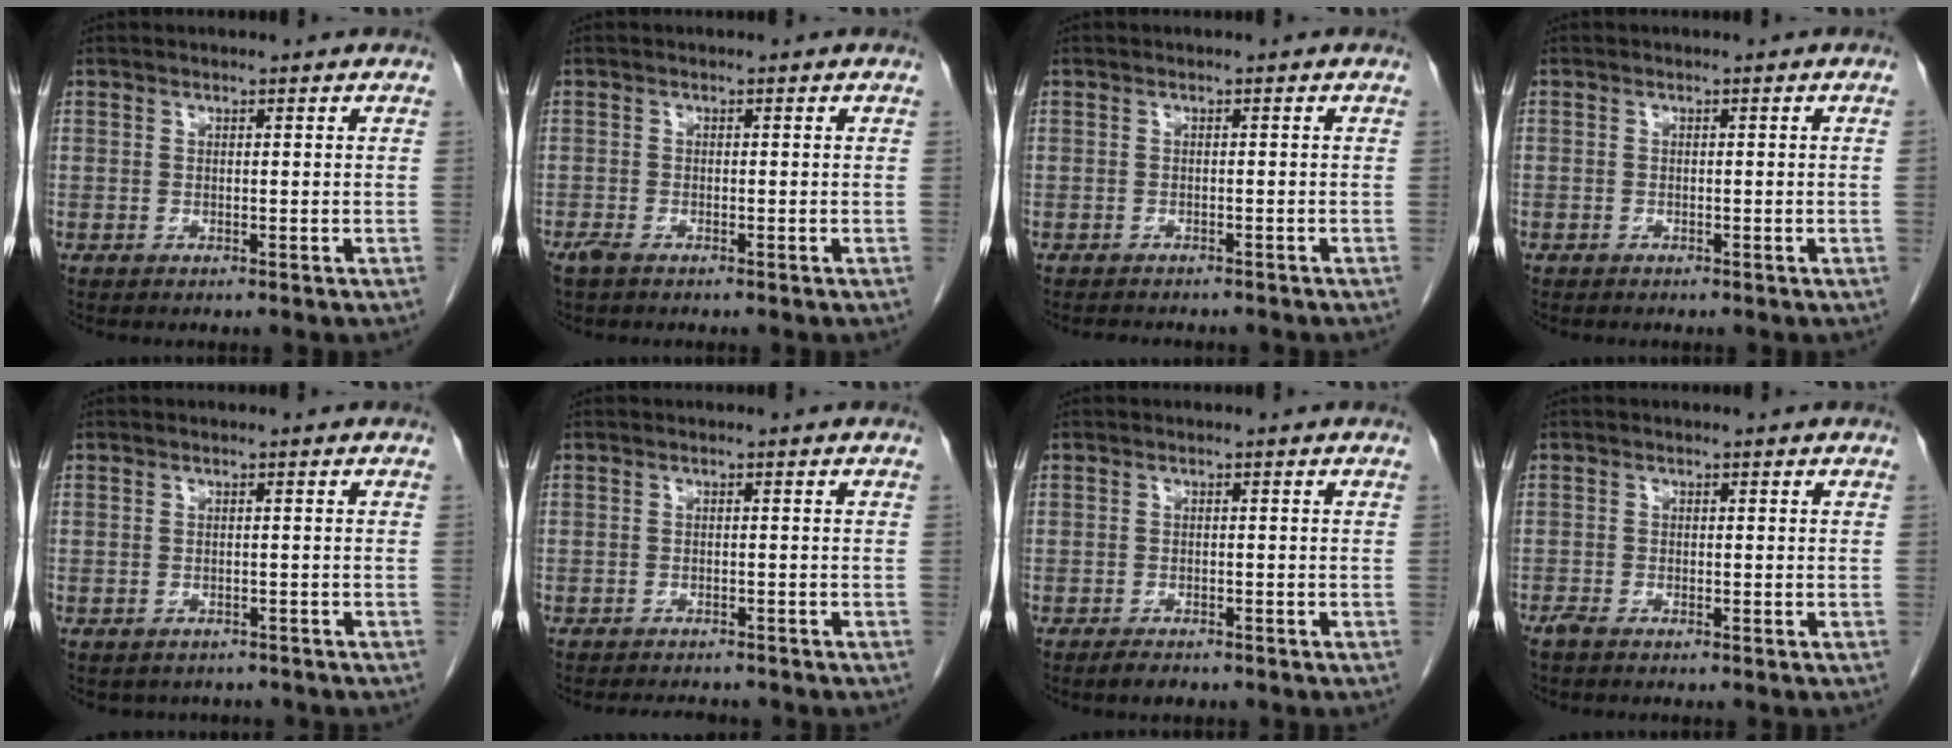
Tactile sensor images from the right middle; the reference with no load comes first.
{"total": 1.7, "force": [-1.3, 0.5, 1.0], "torque": [-0.028, -0.005, -0.024]}
{"total": 4.6, "force": [-4.1, 1.3, 1.7], "torque": [-0.026, -0.004, -0.047]}
{"total": 0.0}
{"total": 3.5, "force": [-3.0, 1.9, 0.4], "torque": [-0.007, 0.008, -0.034]}
{"total": 4.0, "force": [-3.7, 1.2, 1.1], "torque": [-0.014, -0.004, -0.049]}
{"total": 1.9, "force": [-1.5, 0.6, 0.9], "torque": [-0.022, -0.003, -0.020]}
{"total": 1.1, "force": [-1.0, 0.1, 0.6], "torque": [-0.020, -0.004, -0.021]}